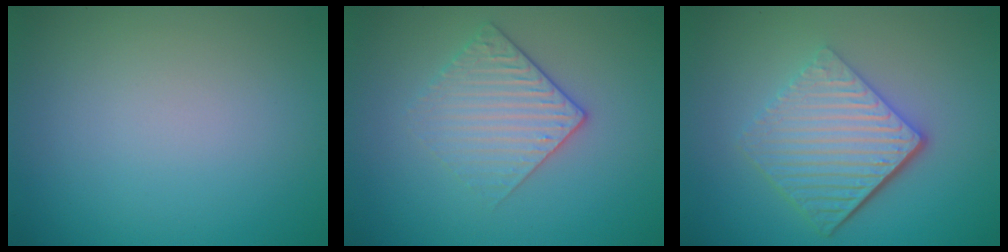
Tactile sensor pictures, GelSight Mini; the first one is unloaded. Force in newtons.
{"total": 3.0, "press": 2.7, "slide": 1.3}
{"total": 6.2, "press": 4.1, "slide": 4.6}